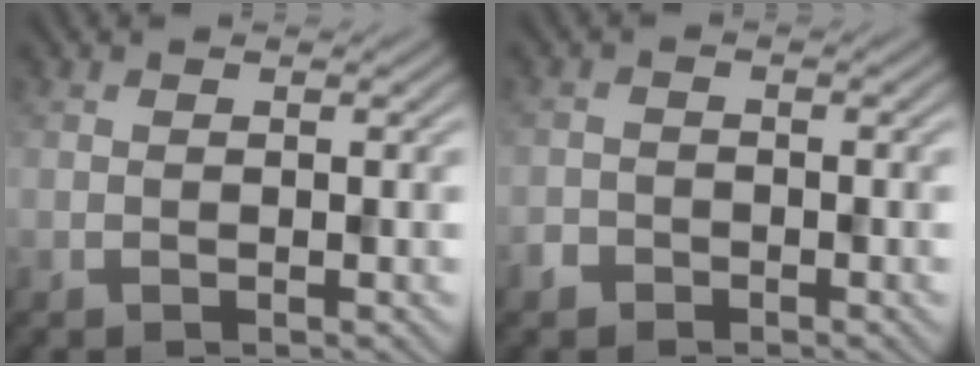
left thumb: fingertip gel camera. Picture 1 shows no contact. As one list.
[{"total": 1.7, "force": [-1.2, 1.1, 0.3], "torque": [-0.003, 0.000, -0.029]}]